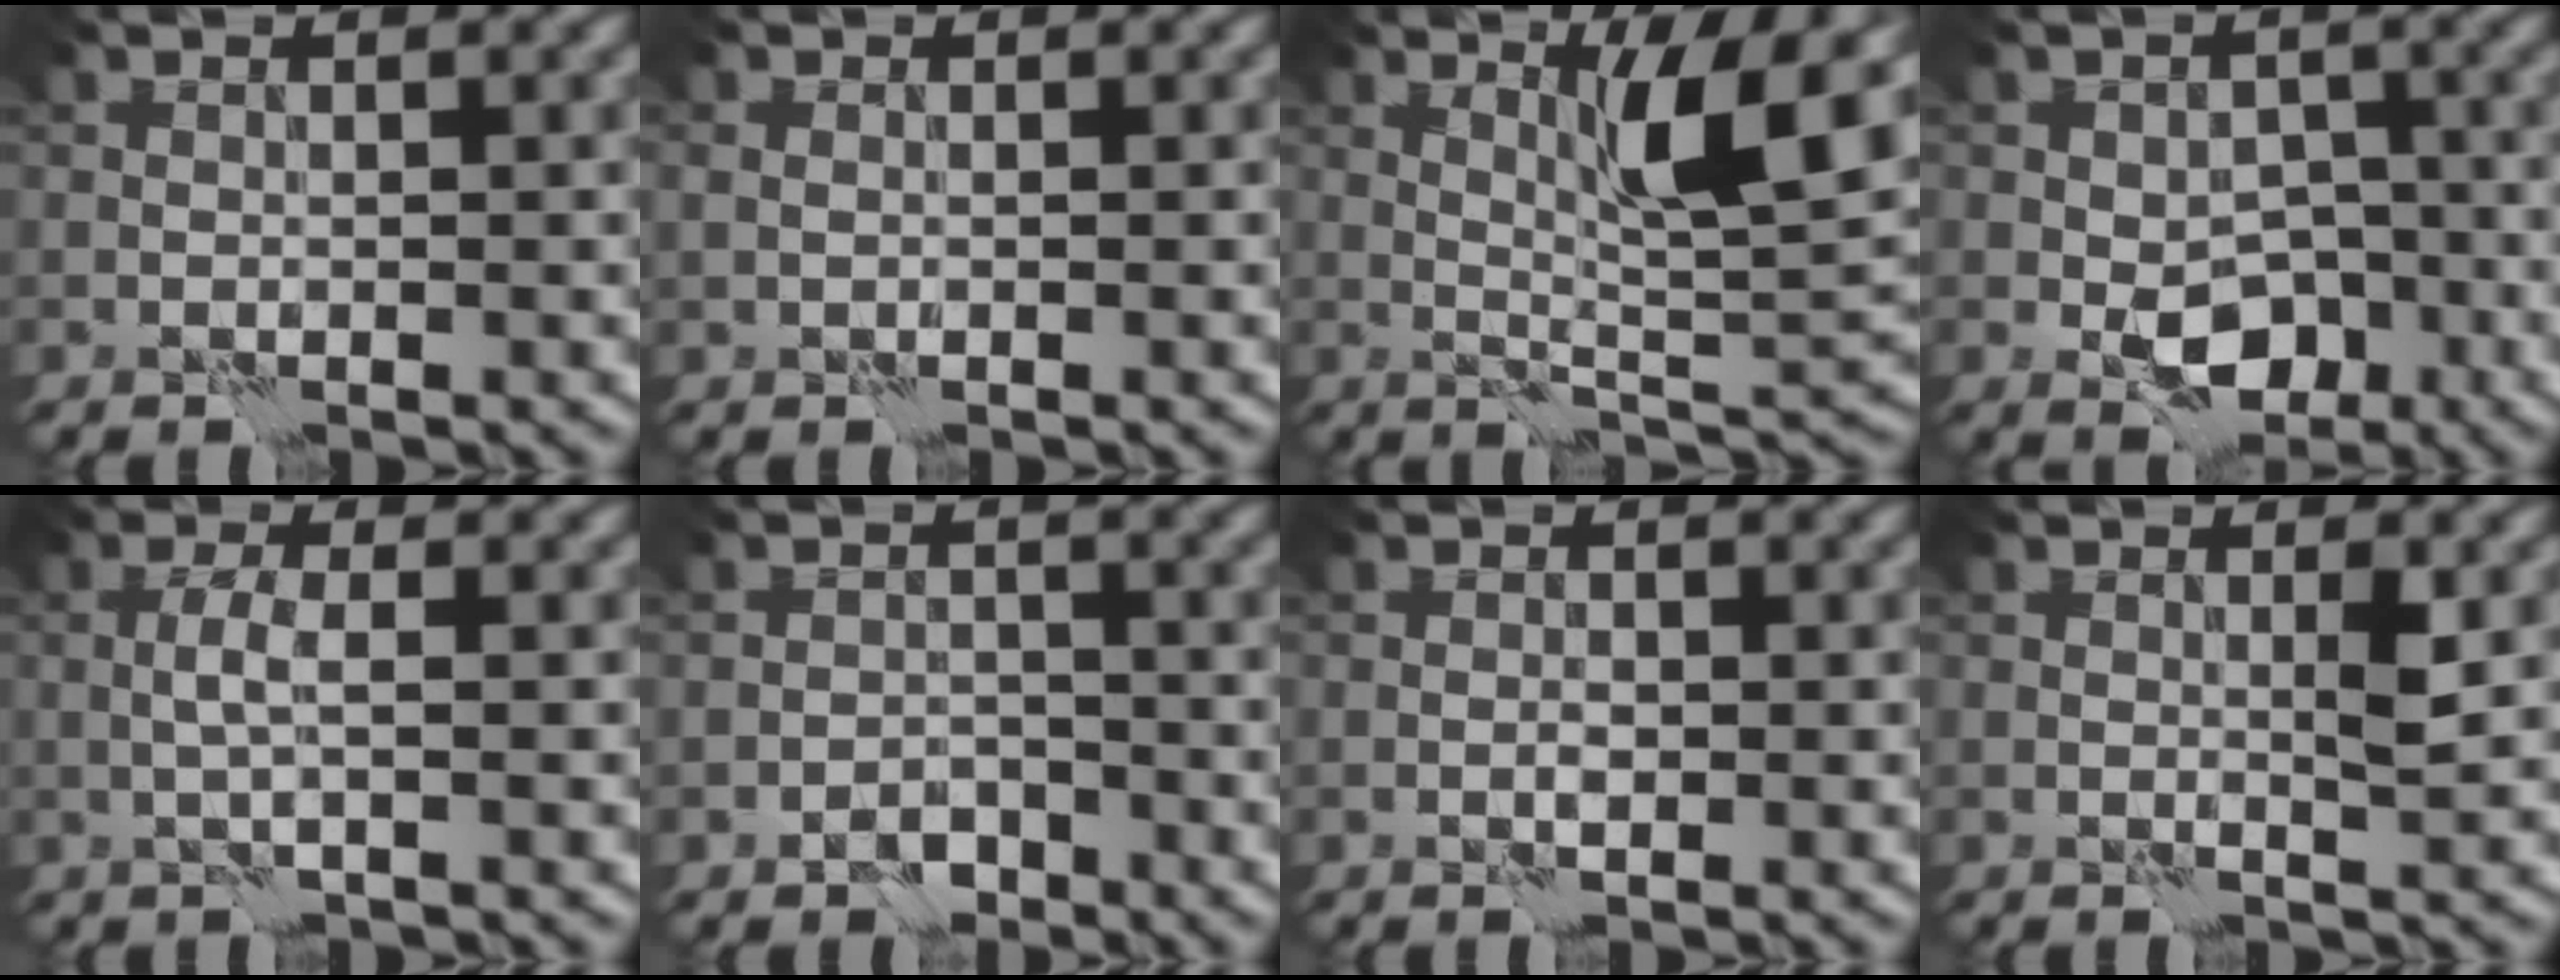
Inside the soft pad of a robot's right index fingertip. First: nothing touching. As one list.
[{"total": 0.8, "force": [0.0, 0.6, 0.4], "torque": [-0.008, 0.000, 0.001]}, {"total": 7.1, "force": [2.4, 0.9, 6.6], "torque": [-0.112, -0.006, 0.043]}, {"total": 4.9, "force": [-1.8, 3.2, 3.2], "torque": [-0.040, -0.005, -0.031]}, {"total": 1.8, "force": [-0.2, 0.0, 1.8], "torque": [-0.039, 0.007, -0.008]}, {"total": 2.0, "force": [-1.6, 1.0, 0.6], "torque": [-0.004, 0.008, -0.031]}, {"total": 0.8, "force": [-0.3, 0.2, 0.7], "torque": [-0.014, 0.003, -0.008]}, {"total": 1.5, "force": [0.2, 0.1, 1.4], "torque": [-0.025, -0.002, 0.002]}]